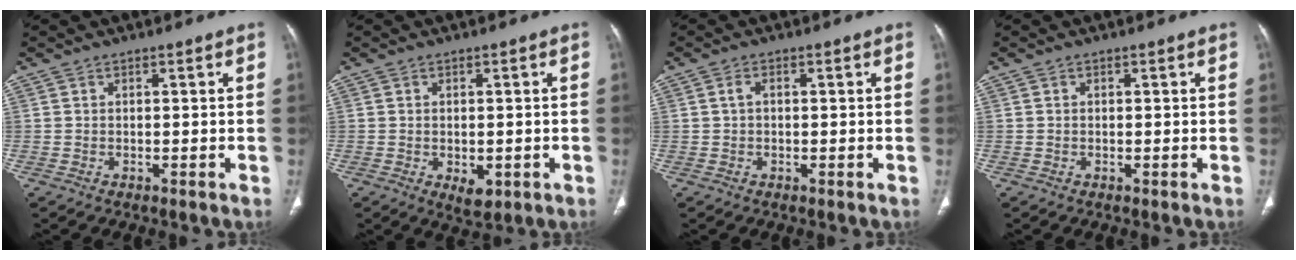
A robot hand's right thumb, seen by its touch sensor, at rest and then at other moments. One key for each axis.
{"total": 1.9, "fx": -0.6, "fy": 1.2, "fz": 1.4, "tx": -0.017, "ty": -0.001, "tz": -0.002}
{"total": 1.4, "fx": 0.2, "fy": 0.9, "fz": 1.0, "tx": -0.018, "ty": 0.008, "tz": 0.003}
{"total": 0.0}